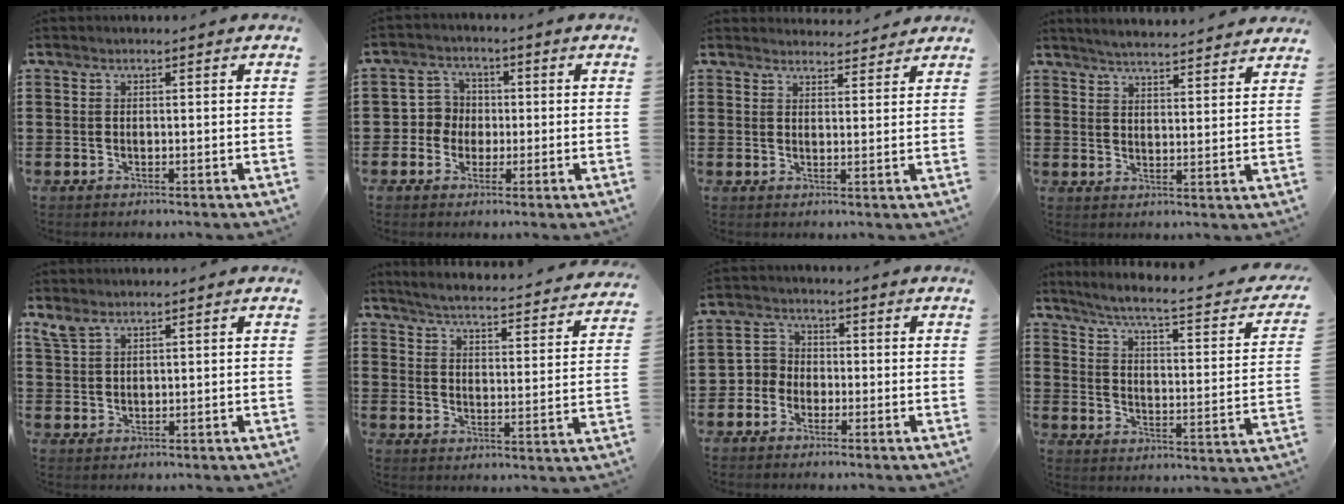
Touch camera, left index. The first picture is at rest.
{"total": 4.2, "force": [-0.7, 4.1, 0.6], "torque": [-0.031, 0.012, -0.017]}
{"total": 3.1, "force": [3.0, 0.5, 0.2], "torque": [-0.005, -0.012, 0.055]}
{"total": 4.1, "force": [4.0, -0.6, 0.4], "torque": [-0.022, -0.024, 0.070]}
{"total": 2.7, "force": [2.0, 1.1, 1.4], "torque": [-0.033, 0.002, 0.039]}
{"total": 3.8, "force": [3.7, -0.4, 0.9], "torque": [-0.039, -0.036, 0.056]}
{"total": 3.4, "force": [-2.0, 2.8, 0.4], "torque": [-0.028, 0.007, -0.048]}
{"total": 4.6, "force": [3.4, -0.3, 3.0], "torque": [-0.076, -0.034, 0.047]}